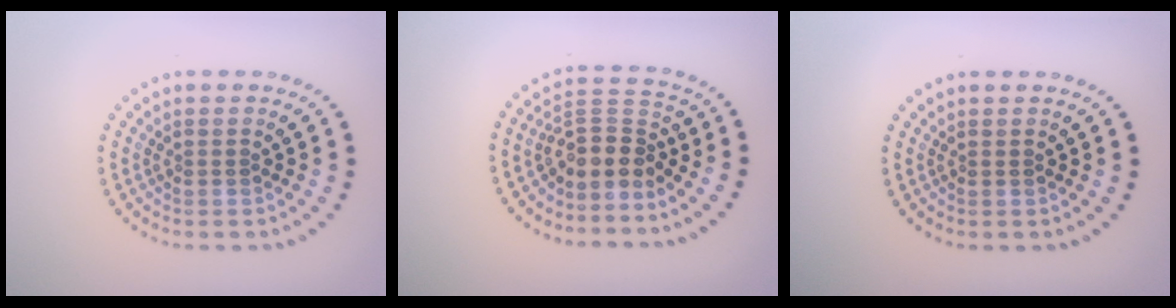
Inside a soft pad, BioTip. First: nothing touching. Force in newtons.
{"total": 3.6, "press": 2.7, "slide": 2.5}
{"total": 0.0}